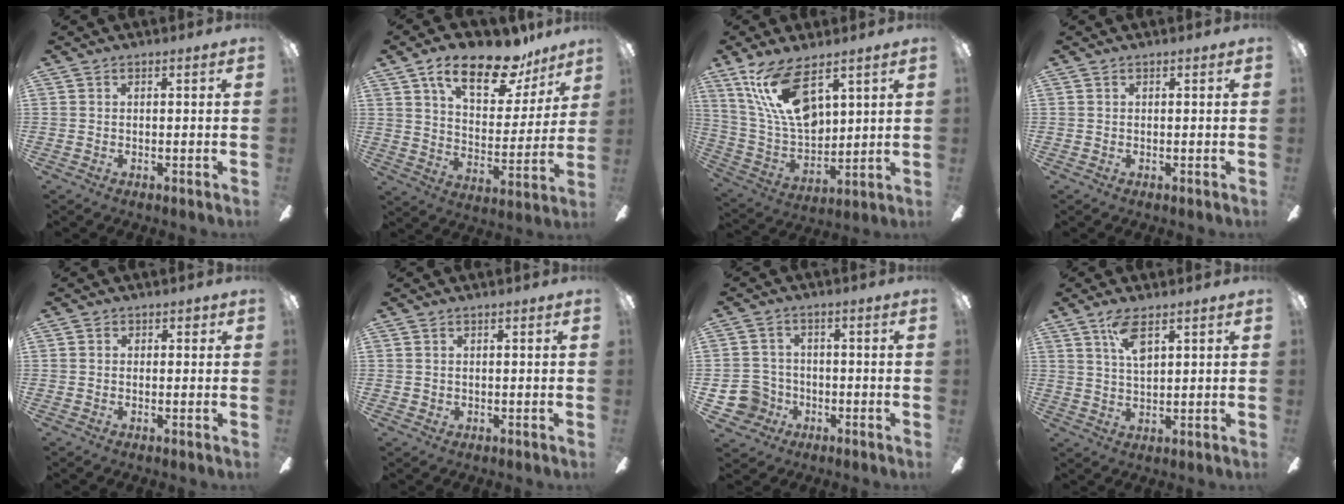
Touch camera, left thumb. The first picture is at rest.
{"total": 18.4, "force": [12.6, 7.8, 10.8], "torque": [-0.172, -0.065, 0.215]}
{"total": 17.1, "force": [9.8, 8.1, 11.5], "torque": [-0.244, -0.036, 0.175]}
{"total": 0.0}
{"total": 1.6, "force": [0.0, 1.4, 0.7], "torque": [-0.005, 0.005, -0.004]}
{"total": 1.0, "force": [0.4, 0.9, 0.1], "torque": [-0.004, 0.005, 0.006]}
{"total": 8.0, "force": [-2.8, 7.3, 1.8], "torque": [-0.060, 0.025, -0.049]}
{"total": 6.8, "force": [3.8, 2.4, 5.1], "torque": [-0.095, -0.003, 0.064]}